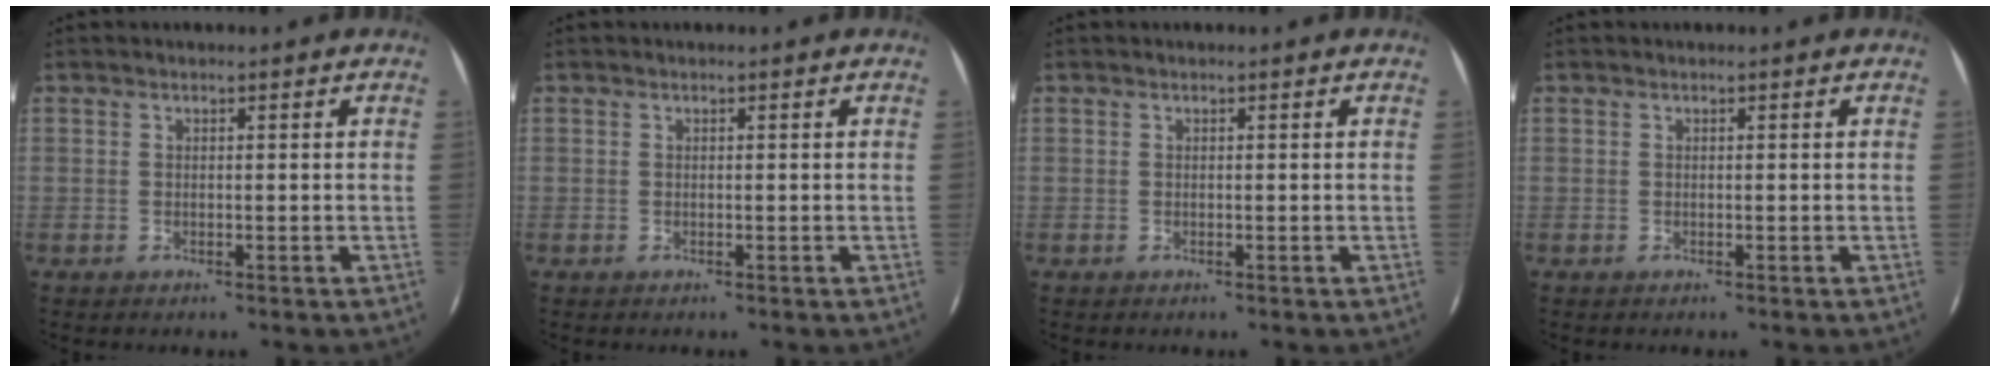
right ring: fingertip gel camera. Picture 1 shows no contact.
{"total": 0.0}
{"total": 0.0}
{"total": 0.0}